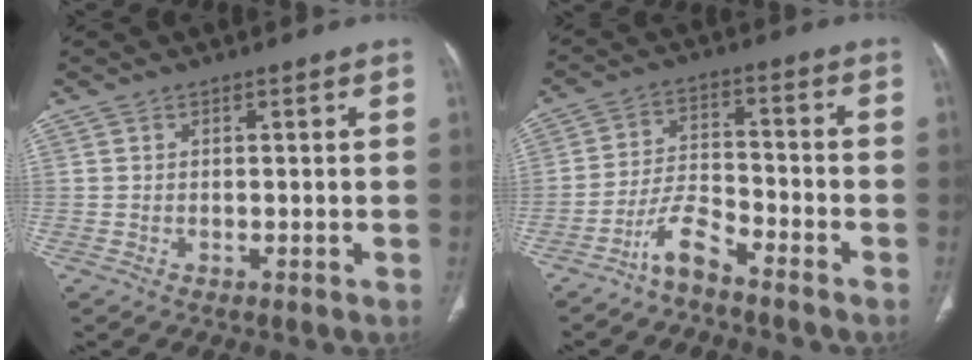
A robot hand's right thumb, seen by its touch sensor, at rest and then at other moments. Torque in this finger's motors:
{"motor_torque": [1.35, -0.08, 0.86, -0.75, 0.21]}